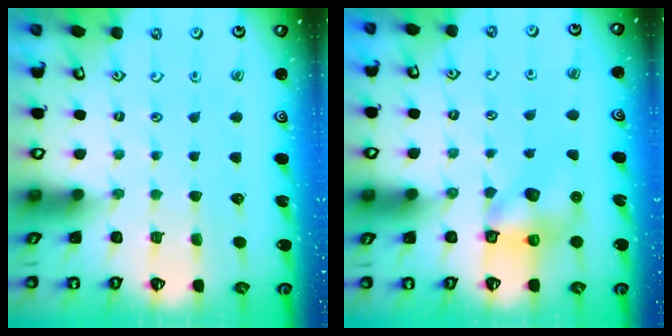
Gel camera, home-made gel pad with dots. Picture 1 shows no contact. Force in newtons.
{"total": 7.9, "press": 7.8, "slide": 0.5}